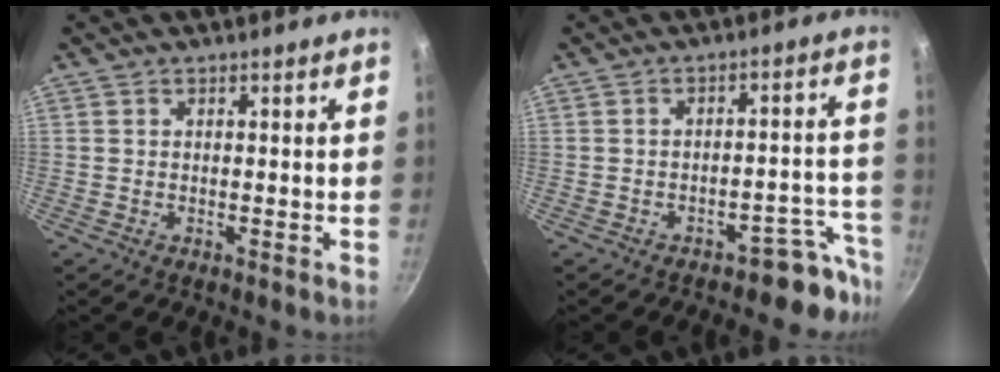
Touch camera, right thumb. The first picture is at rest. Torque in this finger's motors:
{"motor_torque": [0.87, 0.07, 0.12, -0.30, -0.01]}